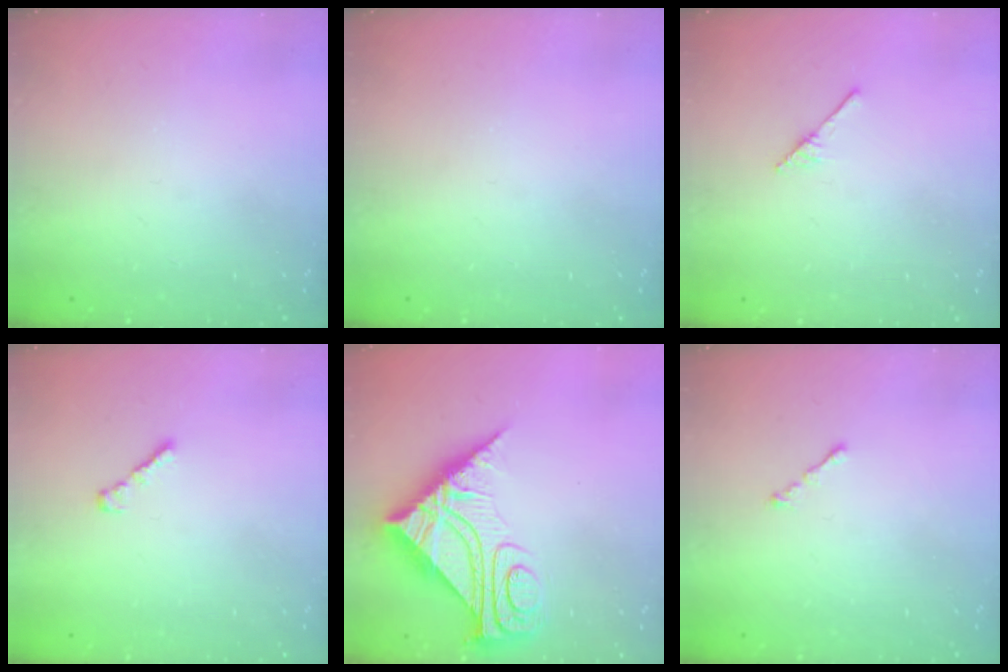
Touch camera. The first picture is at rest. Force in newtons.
{"total": 0.0}
{"total": 2.9, "press": 2.9, "slide": 0.3}
{"total": 1.3, "press": 1.3, "slide": 0.4}
{"total": 12.1, "press": 12.1, "slide": 1.2}
{"total": 0.7, "press": 0.5, "slide": 0.5}